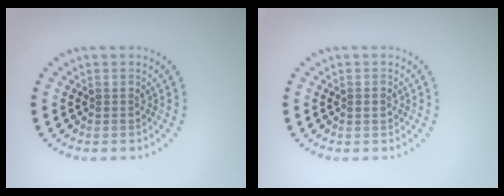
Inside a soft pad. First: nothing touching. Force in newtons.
{"total": 0.9, "press": 0.9, "slide": 0.1}